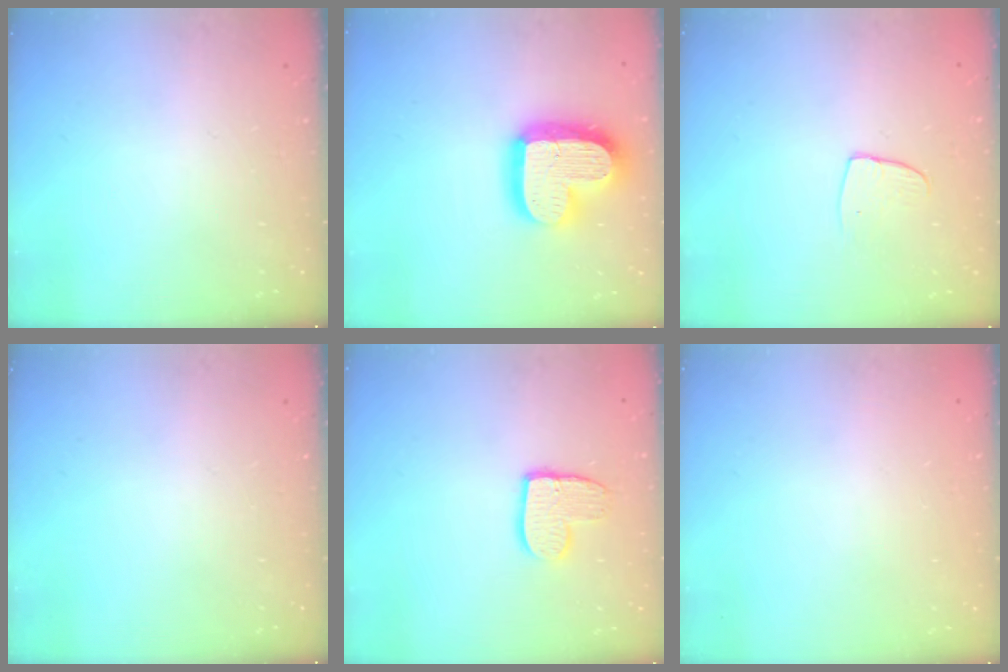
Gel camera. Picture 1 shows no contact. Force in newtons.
{"total": 20.7, "press": 20.7, "slide": 1.7}
{"total": 4.3, "press": 4.3, "slide": 0.3}
{"total": 0.0}
{"total": 9.2, "press": 9.2, "slide": 0.2}
{"total": 0.0}